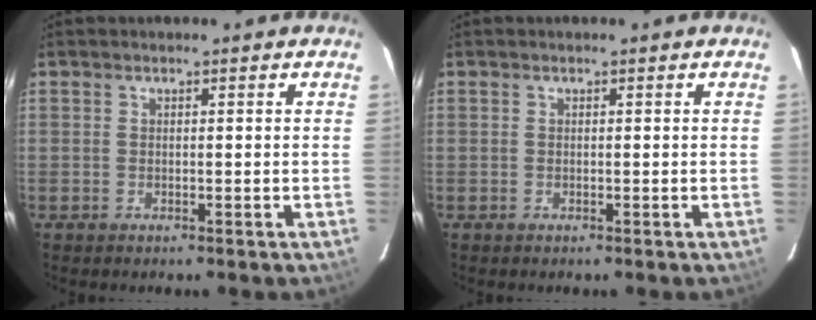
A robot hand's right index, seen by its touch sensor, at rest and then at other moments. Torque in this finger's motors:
{"motor_torque": [0.00, 0.00, 0.01, 0.00]}